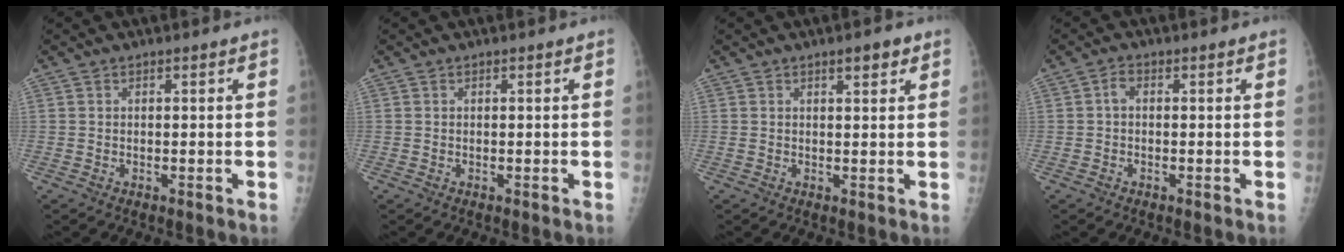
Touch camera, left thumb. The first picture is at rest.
{"total": 0.0}
{"total": 2.5, "force": [1.8, 0.7, 1.7], "torque": [-0.014, -0.006, 0.023]}
{"total": 1.5, "force": [0.0, 1.0, 1.1], "torque": [-0.014, 0.005, -0.005]}